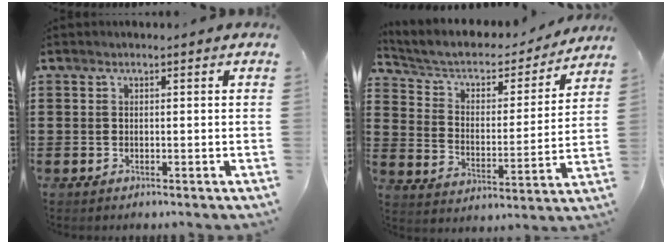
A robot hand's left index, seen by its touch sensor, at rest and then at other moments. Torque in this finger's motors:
{"motor_torque": [1.15, -0.99, 0.27, 0.04]}